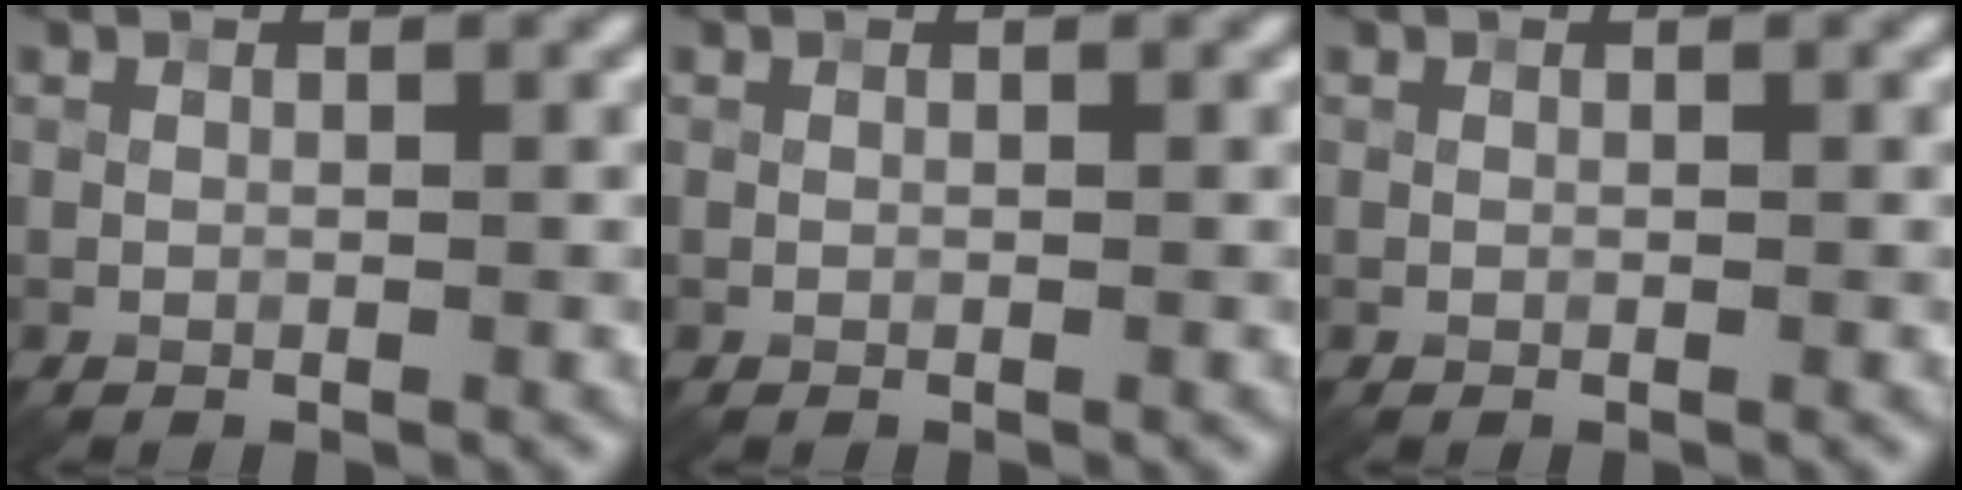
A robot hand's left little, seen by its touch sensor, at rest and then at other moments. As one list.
[{"total": 0.0}, {"total": 0.0}]